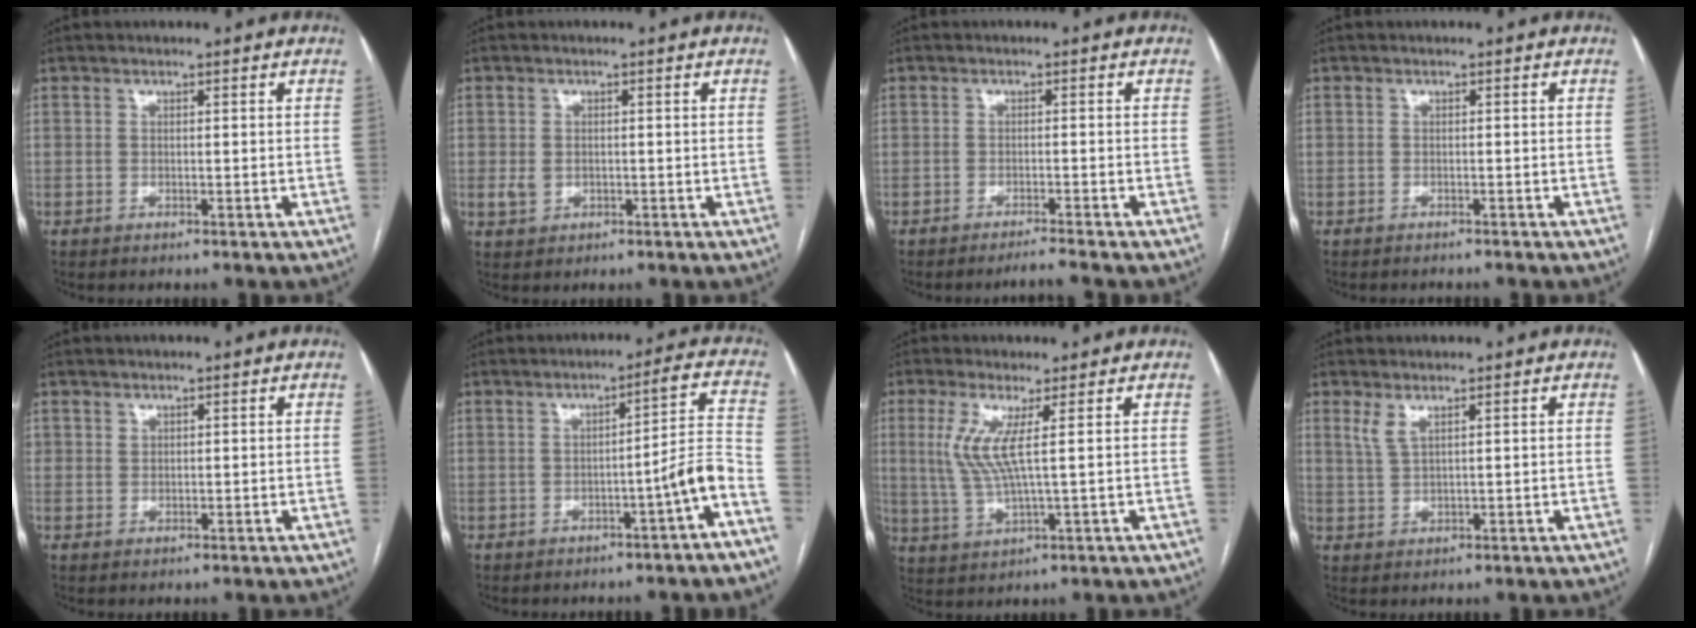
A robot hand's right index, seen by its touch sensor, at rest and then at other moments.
{"total": 2.3, "force": [-0.3, 1.9, 1.4], "torque": [-0.028, 0.001, 0.004]}
{"total": 2.8, "force": [-2.4, -1.3, 0.5], "torque": [-0.006, -0.009, -0.040]}
{"total": 2.0, "force": [-1.8, 0.8, 0.1], "torque": [0.004, -0.001, -0.024]}
{"total": 0.9, "force": [0.6, 0.6, 0.1], "torque": [0.008, -0.001, 0.007]}
{"total": 6.6, "force": [-3.1, -1.3, 5.6], "torque": [-0.061, 0.010, -0.047]}
{"total": 6.3, "force": [1.7, 0.0, 6.0], "torque": [-0.140, -0.001, 0.039]}
{"total": 2.5, "force": [1.6, 0.5, 1.9], "torque": [-0.050, 0.003, 0.038]}